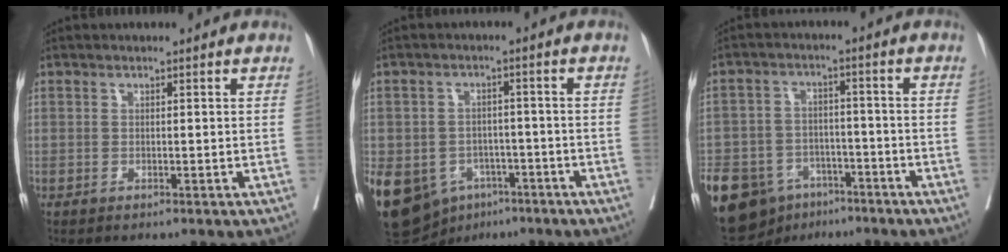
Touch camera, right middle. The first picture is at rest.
{"total": 19.9, "force": [-9.2, 15.0, 9.3], "torque": [-0.256, -0.004, -0.127]}
{"total": 22.4, "force": [-12.6, 15.4, 10.4], "torque": [-0.305, -0.012, -0.195]}